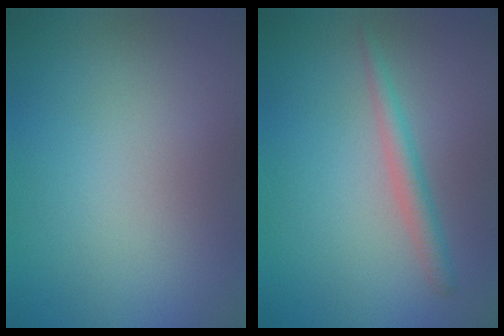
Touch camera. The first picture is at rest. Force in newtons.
{"total": 1.9, "press": 1.9, "slide": 0.1}